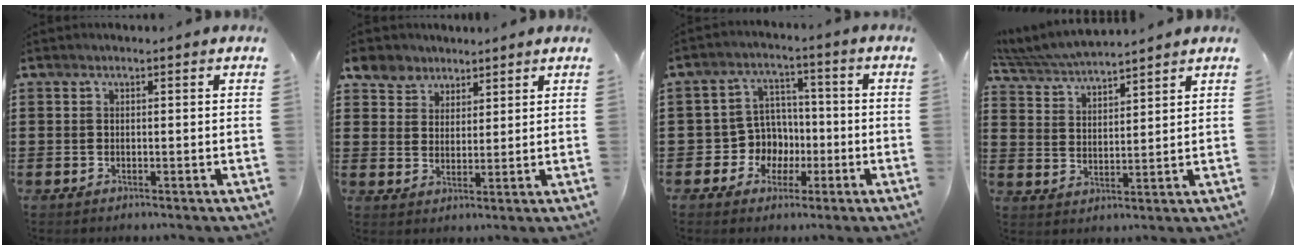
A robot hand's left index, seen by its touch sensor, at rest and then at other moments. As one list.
[{"total": 4.8, "force": [3.7, 3.0, 0.2], "torque": [-0.028, -0.001, 0.068]}, {"total": 6.4, "force": [-1.1, 6.1, 1.6], "torque": [-0.051, 0.014, -0.015]}, {"total": 5.1, "force": [5.0, 0.1, 1.1], "torque": [-0.041, -0.023, 0.088]}]